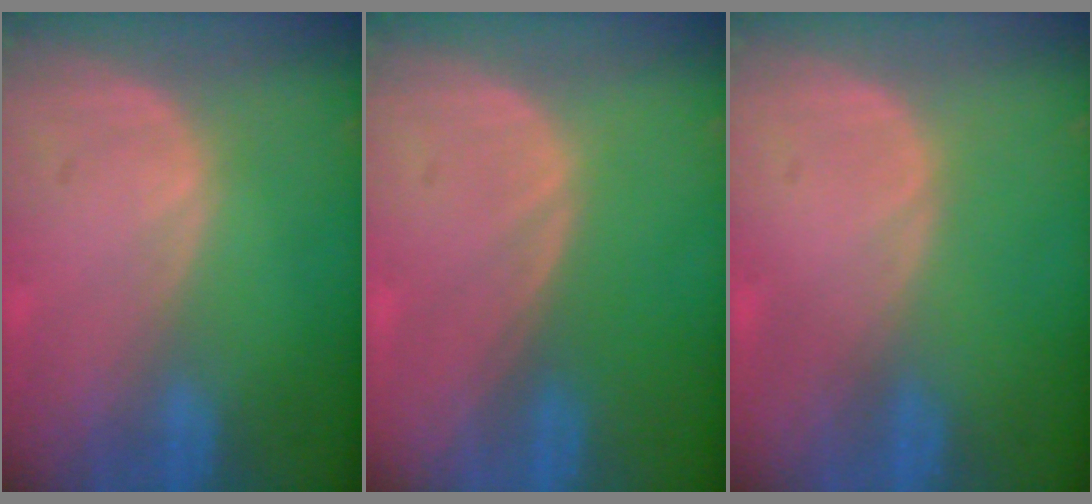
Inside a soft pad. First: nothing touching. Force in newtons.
{"total": 0.0}
{"total": 0.0}